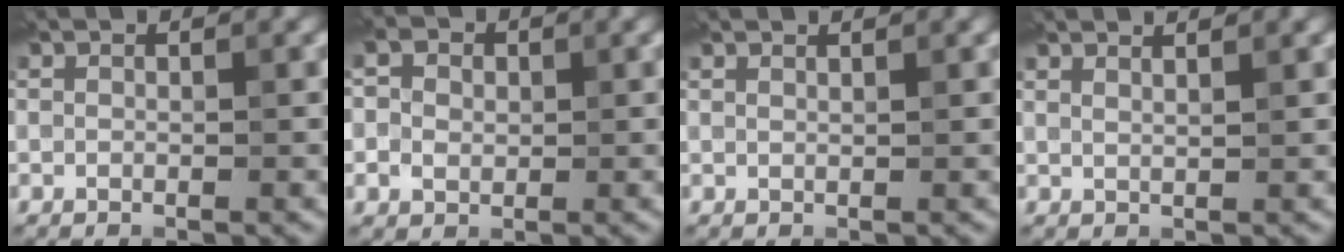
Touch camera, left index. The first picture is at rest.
{"total": 4.1, "force": [1.0, 3.3, 2.1], "torque": [-0.021, 0.018, -0.005]}
{"total": 1.1, "force": [0.9, 0.3, 0.5], "torque": [-0.002, 0.000, 0.005]}
{"total": 2.7, "force": [1.9, 1.0, 1.6], "torque": [0.004, 0.010, 0.000]}